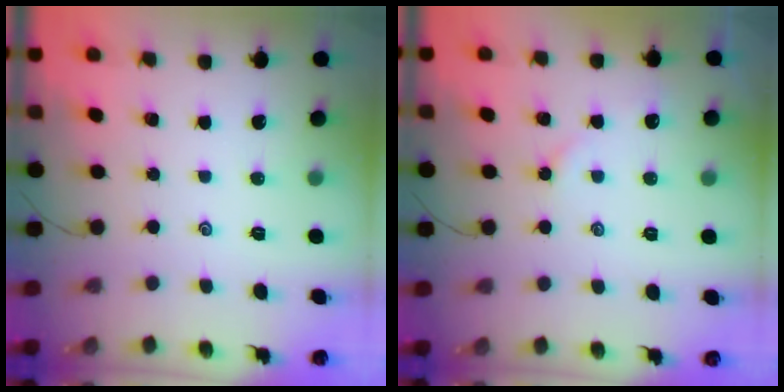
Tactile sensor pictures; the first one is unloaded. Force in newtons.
{"total": 2.2, "press": 2.1, "slide": 0.5}